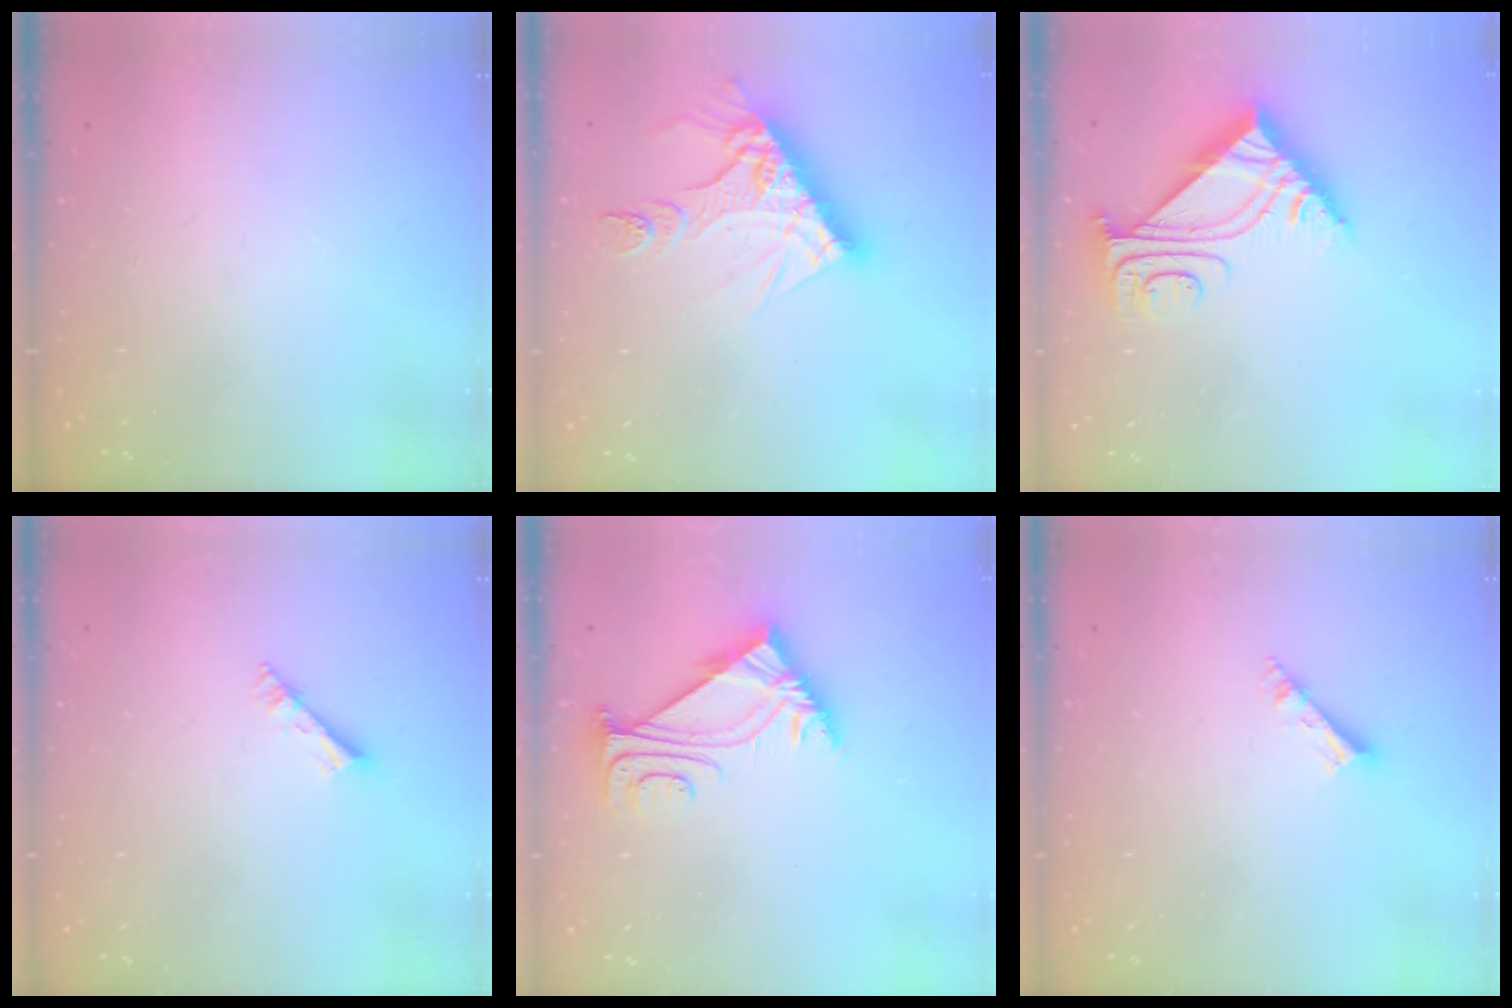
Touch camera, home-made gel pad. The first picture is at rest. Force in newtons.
{"total": 13.5, "press": 13.4, "slide": 1.2}
{"total": 8.3, "press": 8.3, "slide": 0.7}
{"total": 3.0, "press": 3.0, "slide": 0.3}
{"total": 5.8, "press": 5.7, "slide": 1.1}
{"total": 3.8, "press": 3.8, "slide": 0.6}